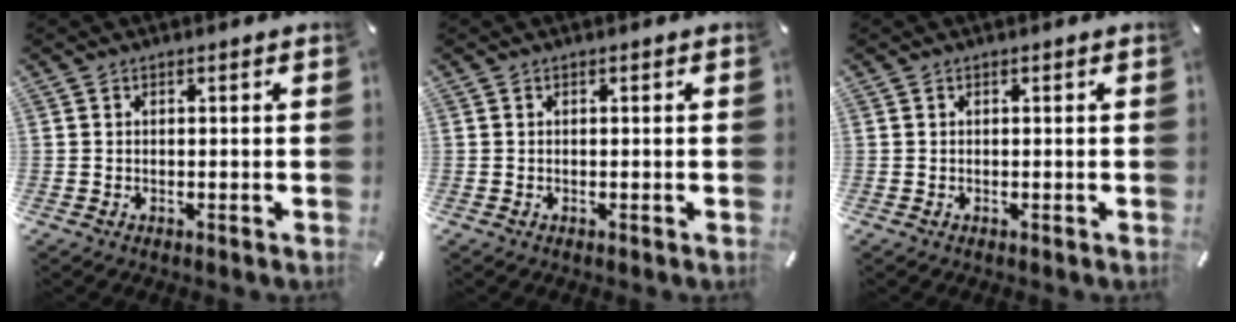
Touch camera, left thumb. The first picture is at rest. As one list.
[{"total": 0.0}, {"total": 0.0}]